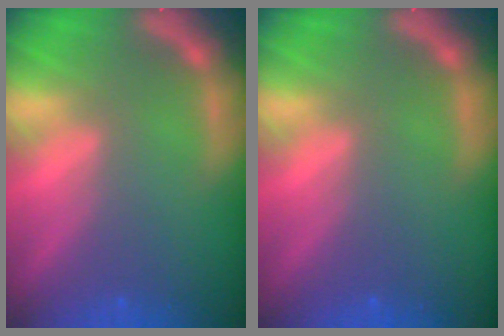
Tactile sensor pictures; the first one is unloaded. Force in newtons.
{"total": 0.0}